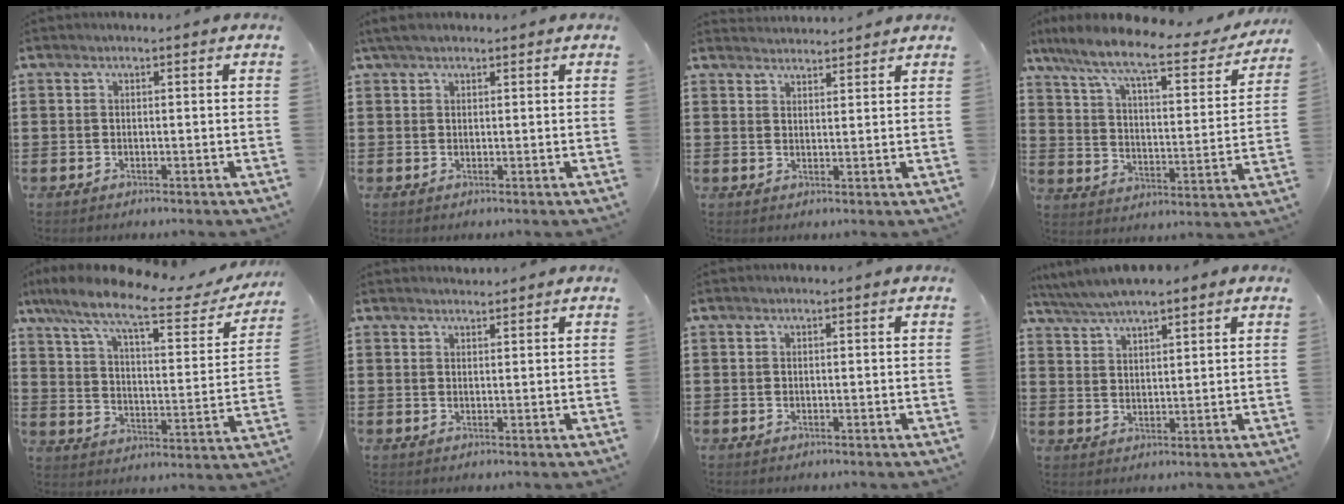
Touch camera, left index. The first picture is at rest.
{"total": 2.1, "force": [1.6, 0.8, 1.2], "torque": [-0.027, 0.006, 0.030]}
{"total": 2.4, "force": [2.3, 0.0, -0.3], "torque": [-0.001, -0.007, 0.046]}
{"total": 9.5, "force": [7.6, 1.2, 5.6], "torque": [-0.138, -0.045, 0.124]}
{"total": 10.5, "force": [7.9, 1.9, 6.7], "torque": [-0.150, -0.042, 0.128]}
{"total": 1.3, "force": [1.3, 0.1, 0.0], "torque": [-0.003, 0.000, 0.026]}
{"total": 0.0}
{"total": 4.5, "force": [4.1, 0.8, 1.8], "torque": [-0.047, -0.007, 0.074]}